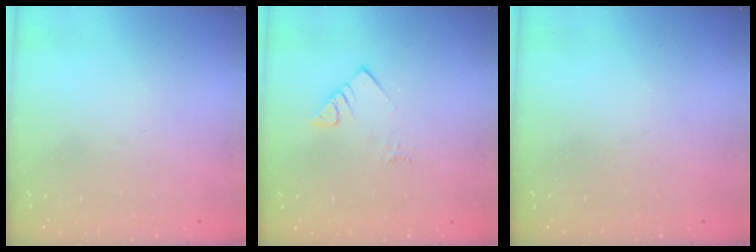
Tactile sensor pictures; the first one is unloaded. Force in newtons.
{"total": 3.3, "press": 3.3, "slide": 0.4}
{"total": 0.0}